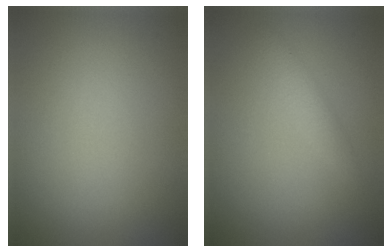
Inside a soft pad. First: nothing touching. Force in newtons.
{"total": 1.4, "press": 1.4, "slide": 0.0}